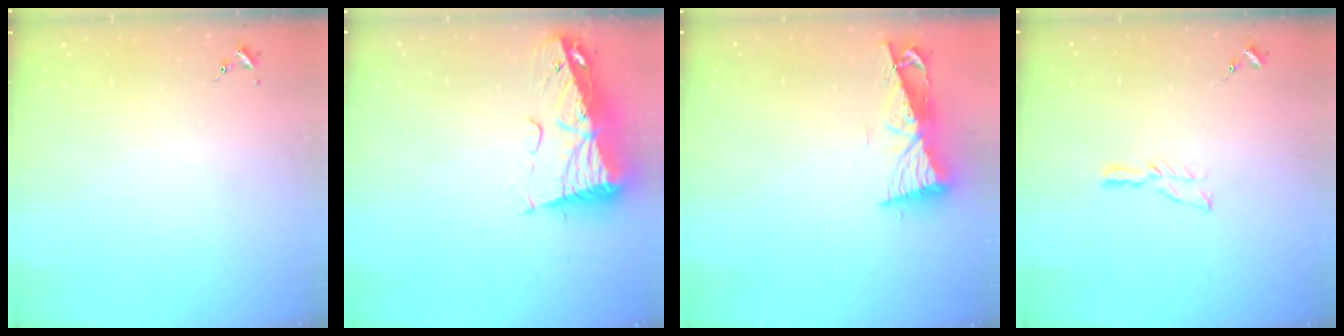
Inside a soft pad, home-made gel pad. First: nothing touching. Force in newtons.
{"total": 14.6, "press": 14.6, "slide": 1.6}
{"total": 8.5, "press": 8.4, "slide": 1.0}
{"total": 6.2, "press": 6.2, "slide": 0.5}